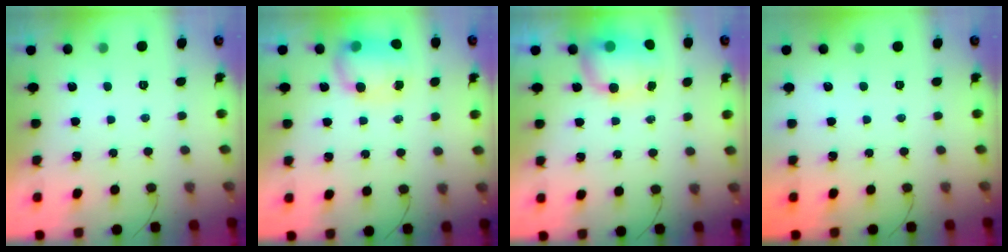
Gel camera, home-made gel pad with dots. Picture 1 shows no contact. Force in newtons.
{"total": 11.9, "press": 9.6, "slide": 7.0}
{"total": 8.4, "press": 7.9, "slide": 2.6}
{"total": 0.0}